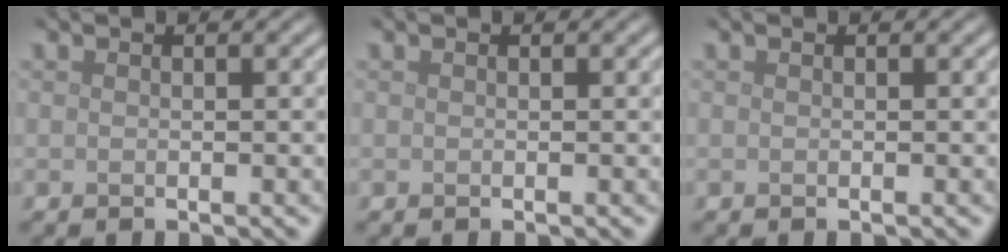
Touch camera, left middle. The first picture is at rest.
{"total": 0.0}
{"total": 0.0}